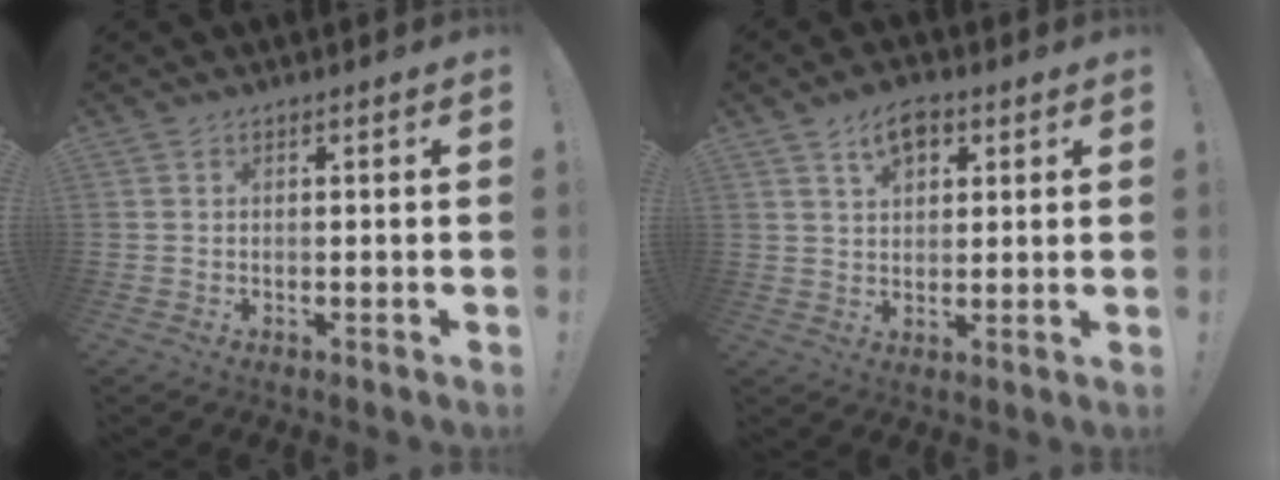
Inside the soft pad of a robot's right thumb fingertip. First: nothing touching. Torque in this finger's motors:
{"motor_torque": [-0.46, 0.57, -0.03, -0.03, 0.19]}